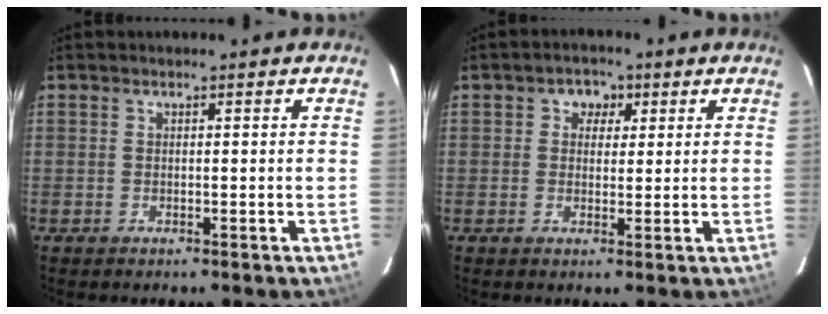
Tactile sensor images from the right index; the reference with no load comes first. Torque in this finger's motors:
{"motor_torque": [0.05, -0.03, 0.06, 0.01]}